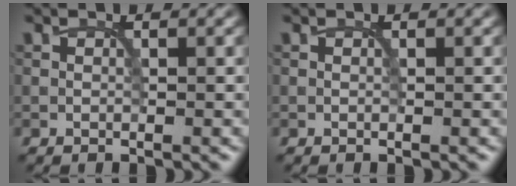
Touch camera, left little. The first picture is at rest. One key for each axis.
{"total": 0.0}